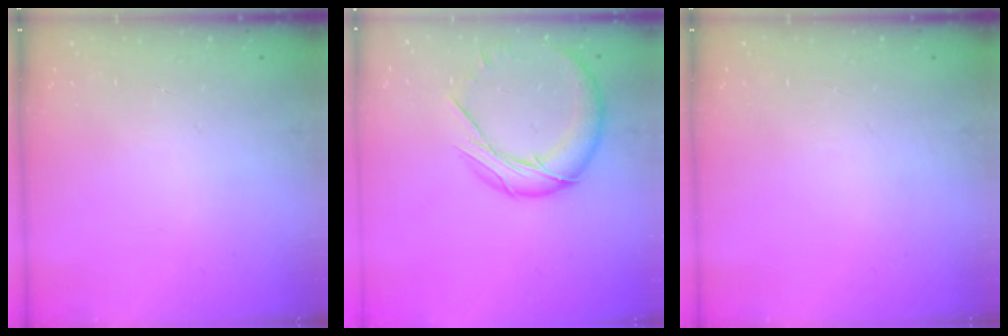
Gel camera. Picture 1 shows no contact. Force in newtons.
{"total": 13.3, "press": 13.2, "slide": 1.0}
{"total": 0.0}